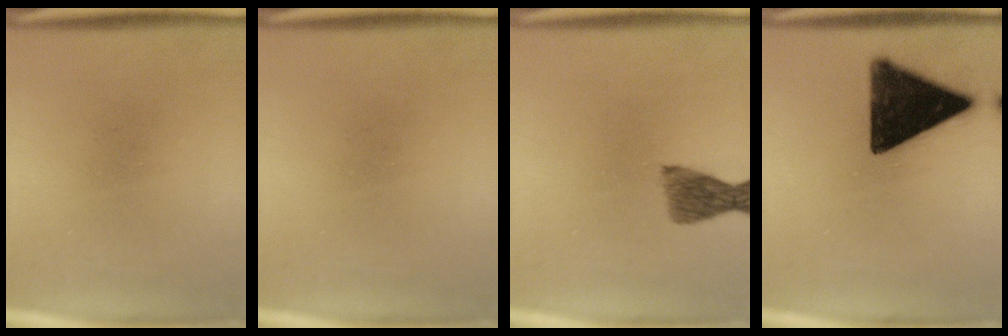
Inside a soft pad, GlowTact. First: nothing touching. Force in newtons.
{"total": 0.0}
{"total": 4.1}
{"total": 15.5}